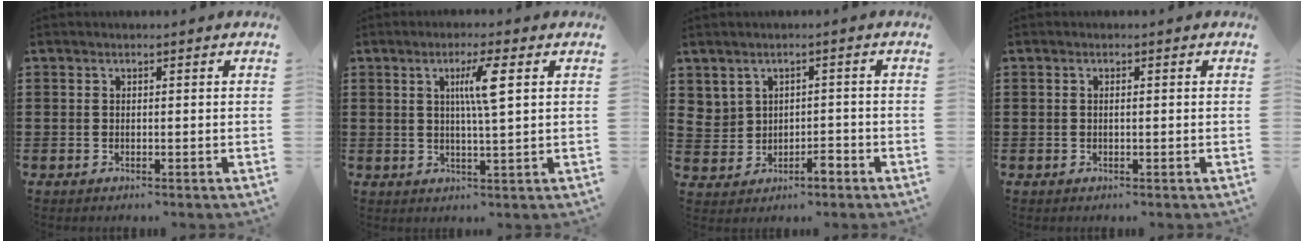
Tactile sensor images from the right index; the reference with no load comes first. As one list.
[{"total": 5.4, "force": [1.7, 0.1, 5.1], "torque": [-0.101, 0.001, 0.022]}, {"total": 2.3, "force": [-0.1, 2.0, 1.1], "torque": [-0.031, 0.003, -0.005]}, {"total": 0.6, "force": [0.0, 0.0, 0.6], "torque": [-0.012, -0.003, 0.000]}]